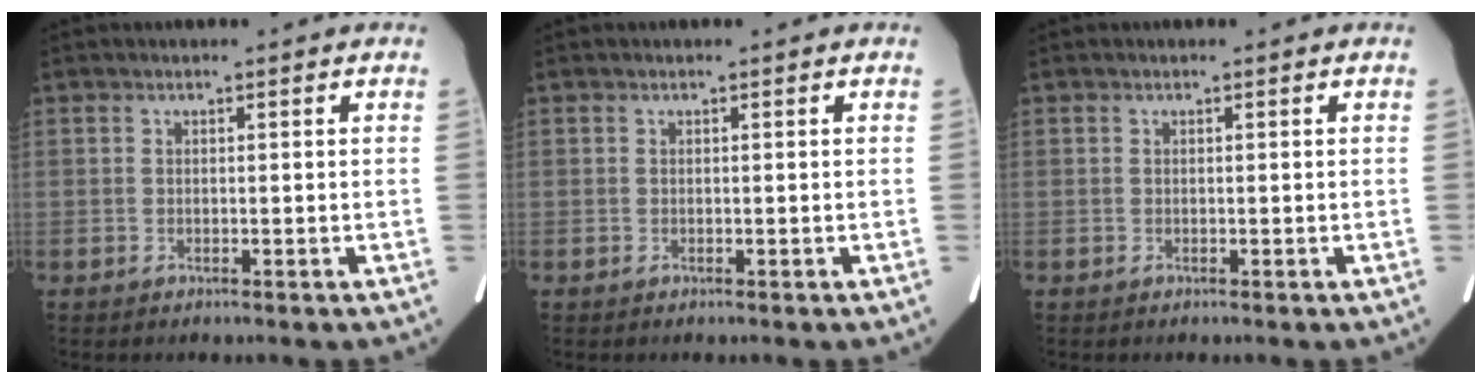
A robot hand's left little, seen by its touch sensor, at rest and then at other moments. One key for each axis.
{"total": 0.0}
{"total": 0.0}